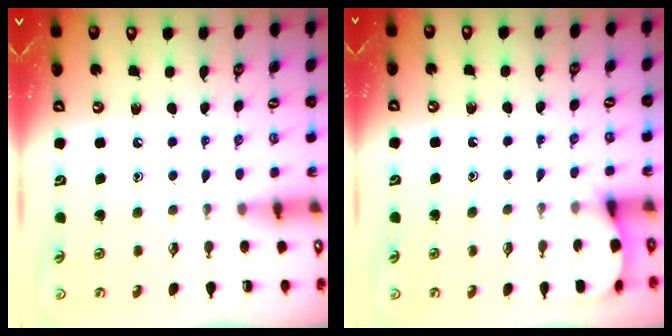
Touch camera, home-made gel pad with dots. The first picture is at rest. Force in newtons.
{"total": 4.1, "press": 4.1, "slide": 0.4}